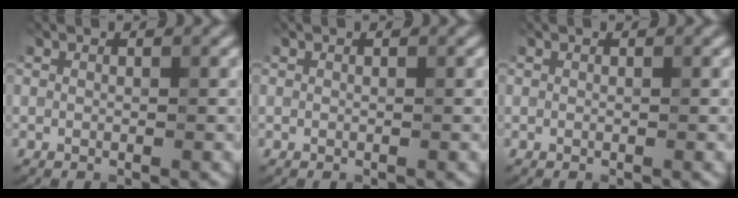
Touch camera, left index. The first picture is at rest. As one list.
[{"total": 0.0}, {"total": 0.0}]